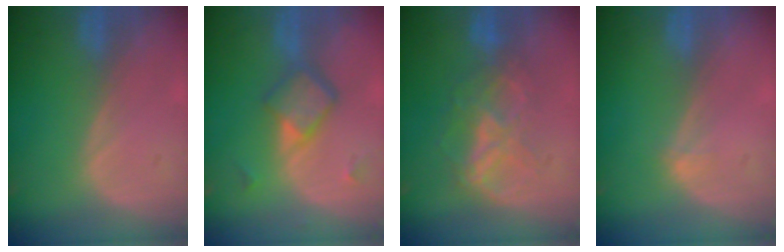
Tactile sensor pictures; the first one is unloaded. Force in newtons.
{"total": 5.9, "press": 5.1, "slide": 2.9}
{"total": 6.6, "press": 6.4, "slide": 1.5}
{"total": 0.8, "press": 0.6, "slide": 0.5}